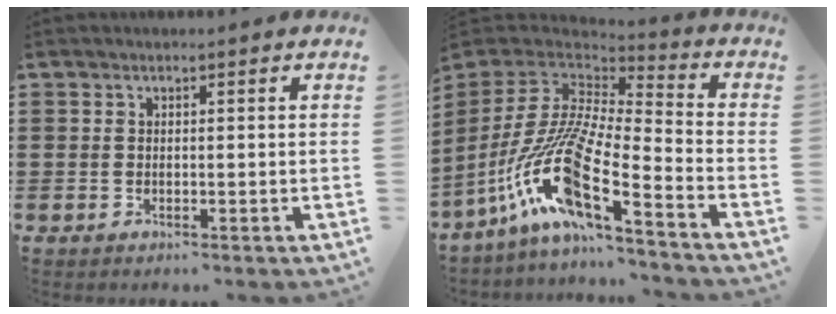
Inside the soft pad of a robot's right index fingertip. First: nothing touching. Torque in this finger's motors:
{"motor_torque": [2.14, 0.00, 1.05, 0.21]}